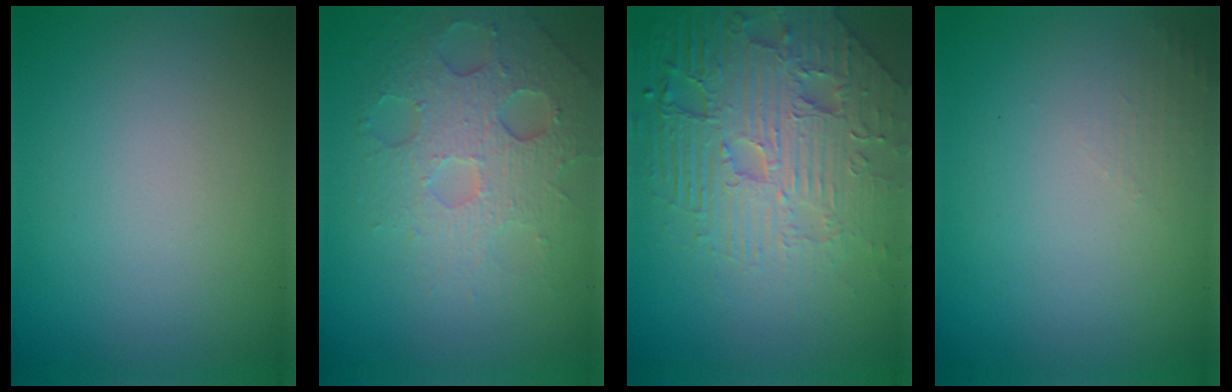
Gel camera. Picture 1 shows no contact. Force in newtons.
{"total": 4.9, "press": 4.1, "slide": 2.6}
{"total": 8.5, "press": 6.0, "slide": 6.0}
{"total": 1.1, "press": 1.1, "slide": 0.3}